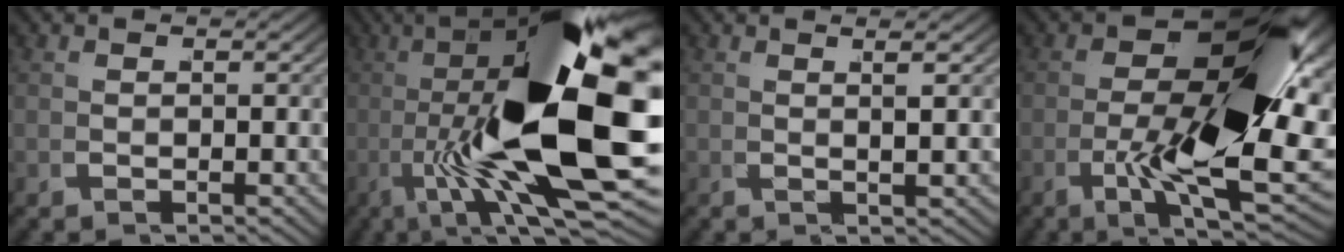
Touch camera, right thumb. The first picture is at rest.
{"total": 26.3, "force": [0.5, 10.1, 24.3], "torque": [-0.408, -0.026, 0.027]}
{"total": 1.8, "force": [1.1, 0.0, 1.5], "torque": [-0.034, 0.001, 0.019]}
{"total": 18.3, "force": [0.2, 8.3, 16.3], "torque": [-0.252, -0.034, 0.011]}